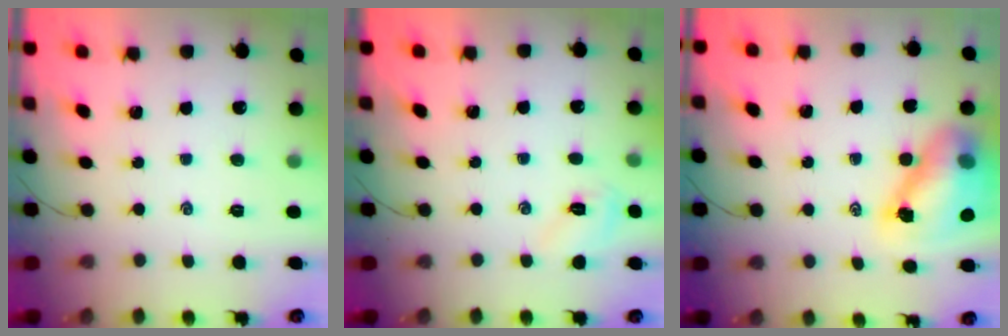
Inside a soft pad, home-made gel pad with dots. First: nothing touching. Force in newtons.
{"total": 4.9, "press": 4.7, "slide": 1.4}
{"total": 12.6, "press": 12.1, "slide": 3.6}